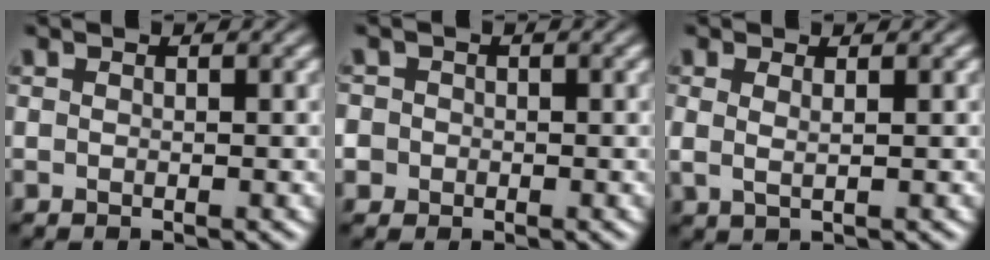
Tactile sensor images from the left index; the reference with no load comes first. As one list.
[{"total": 2.8, "force": [-0.6, 2.7, 0.5], "torque": [0.004, 0.014, -0.038]}, {"total": 1.1, "force": [0.4, 0.2, 1.0], "torque": [-0.018, -0.007, 0.011]}]